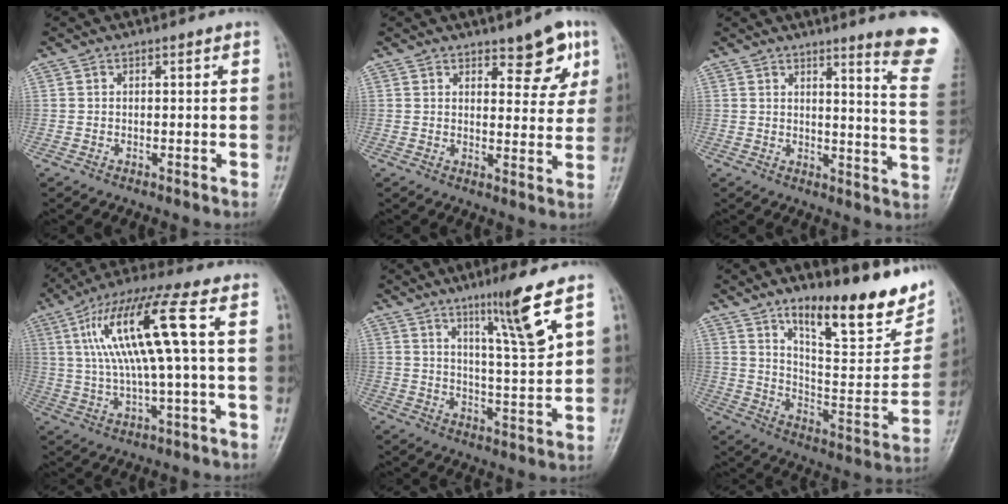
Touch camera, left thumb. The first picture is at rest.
{"total": 7.5, "force": [4.4, 3.3, 5.1], "torque": [-0.036, -0.025, 0.057]}
{"total": 12.9, "force": [10.2, -0.2, 8.0], "torque": [-0.079, -0.096, 0.109]}
{"total": 14.5, "force": [2.8, 1.8, 14.1], "torque": [-0.297, 0.026, 0.051]}
{"total": 10.2, "force": [5.9, 0.0, 8.4], "torque": [-0.139, -0.044, 0.104]}
{"total": 23.1, "force": [14.9, 7.2, 16.1], "torque": [-0.186, -0.076, 0.235]}